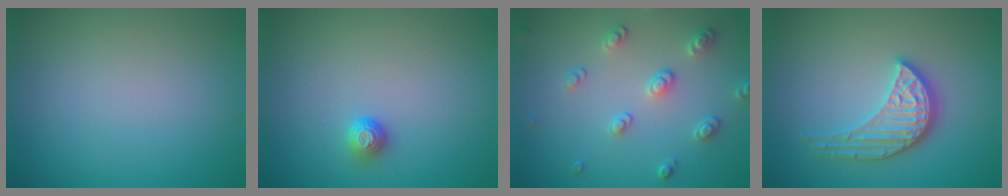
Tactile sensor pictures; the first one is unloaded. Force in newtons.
{"total": 1.2, "press": 1.1, "slide": 0.4}
{"total": 2.6, "press": 2.5, "slide": 0.8}
{"total": 3.9, "press": 3.5, "slide": 1.6}